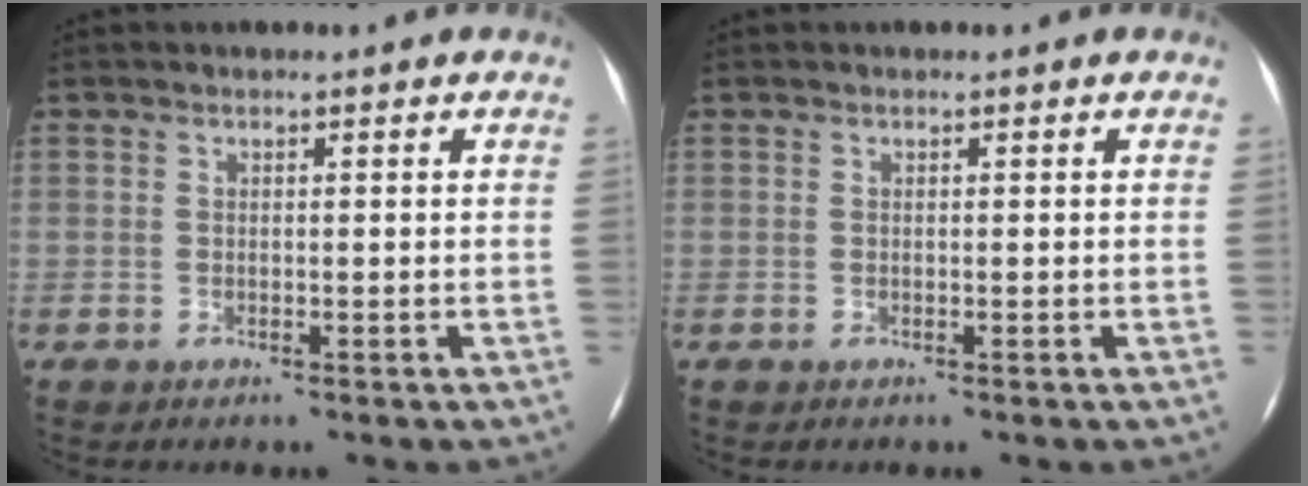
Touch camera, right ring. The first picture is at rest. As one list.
[{"total": 0.0}]